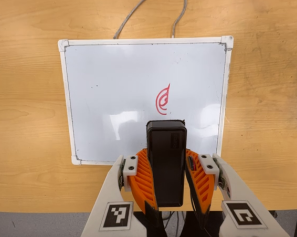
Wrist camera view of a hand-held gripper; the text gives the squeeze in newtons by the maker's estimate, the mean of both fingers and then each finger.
{"total": 10.5, "left": 8.6, "right": 12.3}